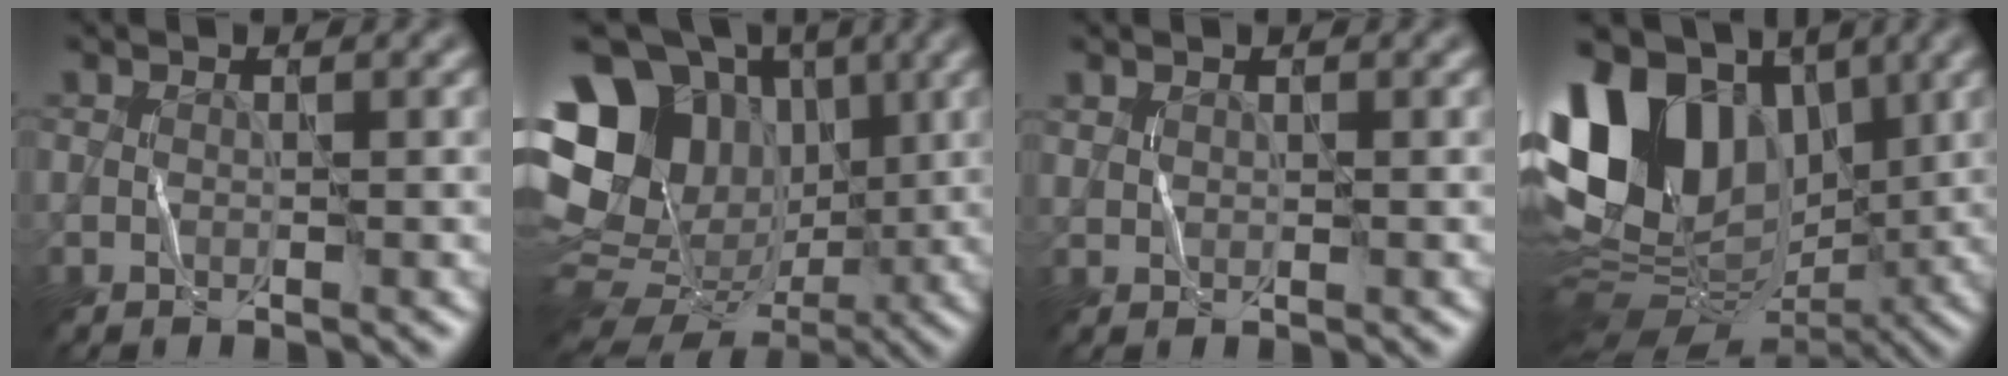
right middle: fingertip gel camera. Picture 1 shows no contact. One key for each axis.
{"total": 19.8, "fx": 3.7, "fy": 16.0, "fz": 11.1, "tx": -0.234, "ty": 0.028, "tz": 0.067}
{"total": 0.9, "fx": 0.6, "fy": 0.5, "fz": 0.4, "tx": -0.011, "ty": -0.002, "tz": 0.015}
{"total": 16.1, "fx": 4.0, "fy": 11.3, "fz": 10.7, "tx": -0.203, "ty": 0.034, "tz": 0.070}